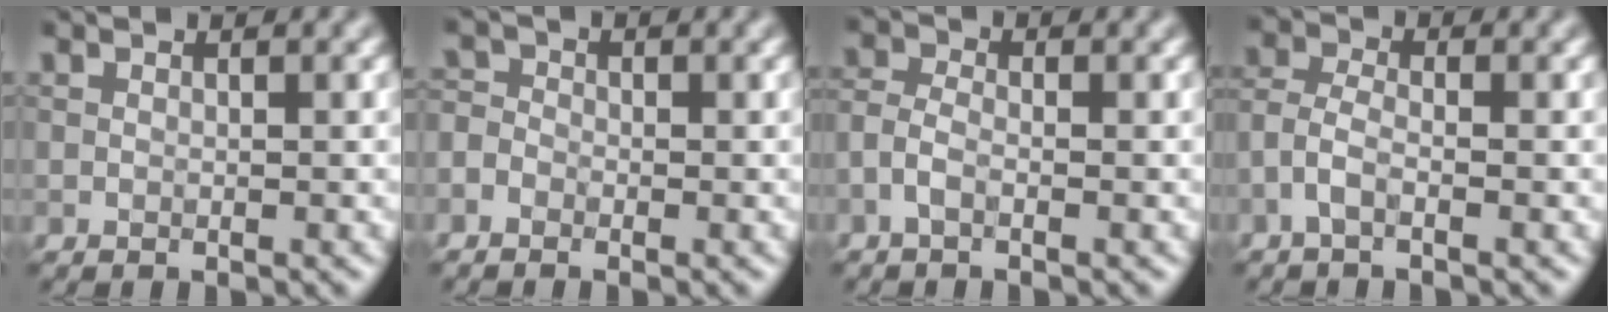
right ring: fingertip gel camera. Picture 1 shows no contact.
{"total": 1.7, "force": [-0.9, 1.3, 0.7], "torque": [-0.007, 0.006, -0.024]}
{"total": 1.9, "force": [-1.0, 0.9, 1.4], "torque": [-0.034, 0.004, -0.030]}
{"total": 2.2, "force": [-1.2, 0.8, 1.6], "torque": [-0.041, 0.004, -0.037]}